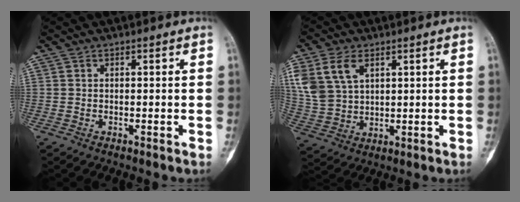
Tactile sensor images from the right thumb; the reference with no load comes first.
{"total": 11.7, "force": [5.2, 7.5, 7.4], "torque": [-0.152, -0.003, 0.115]}